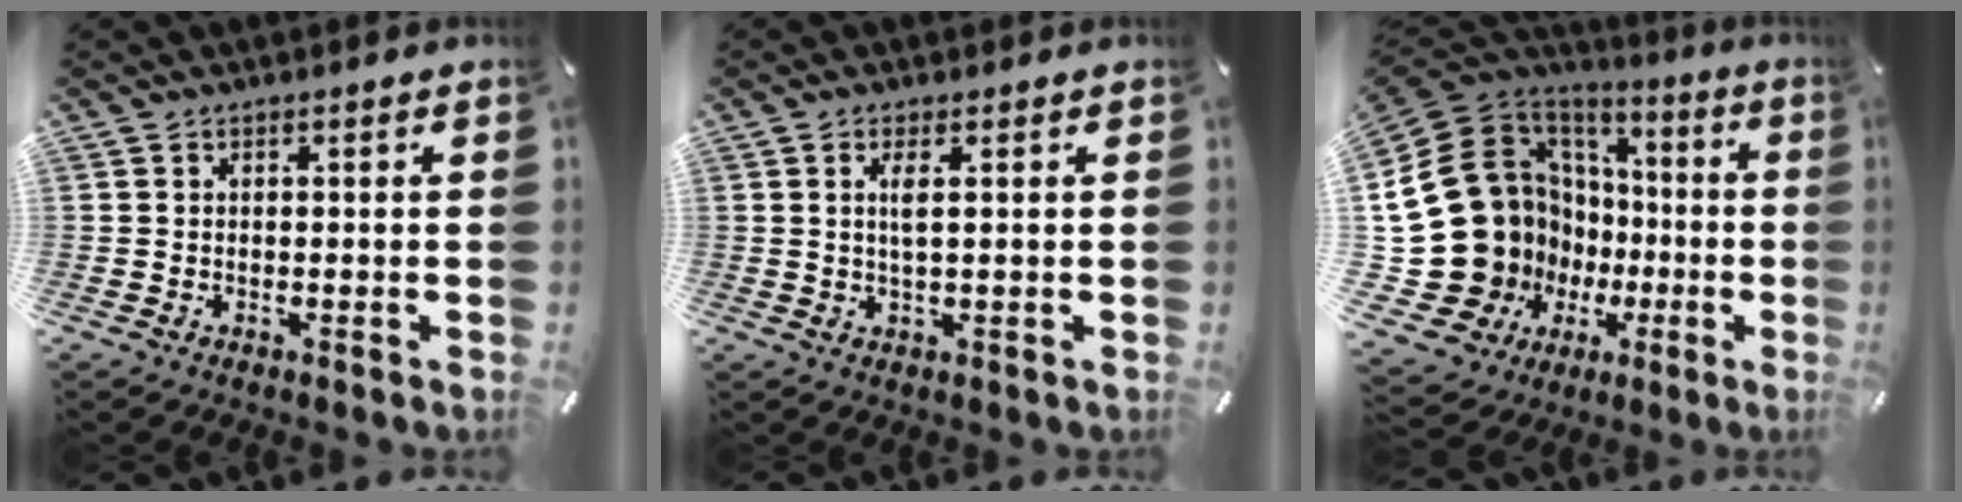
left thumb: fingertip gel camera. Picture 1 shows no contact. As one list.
[{"total": 3.1, "force": [0.7, 0.6, 2.9], "torque": [-0.060, 0.002, 0.009]}, {"total": 22.8, "force": [-1.9, 19.8, 11.0], "torque": [-0.232, -0.045, 0.038]}]